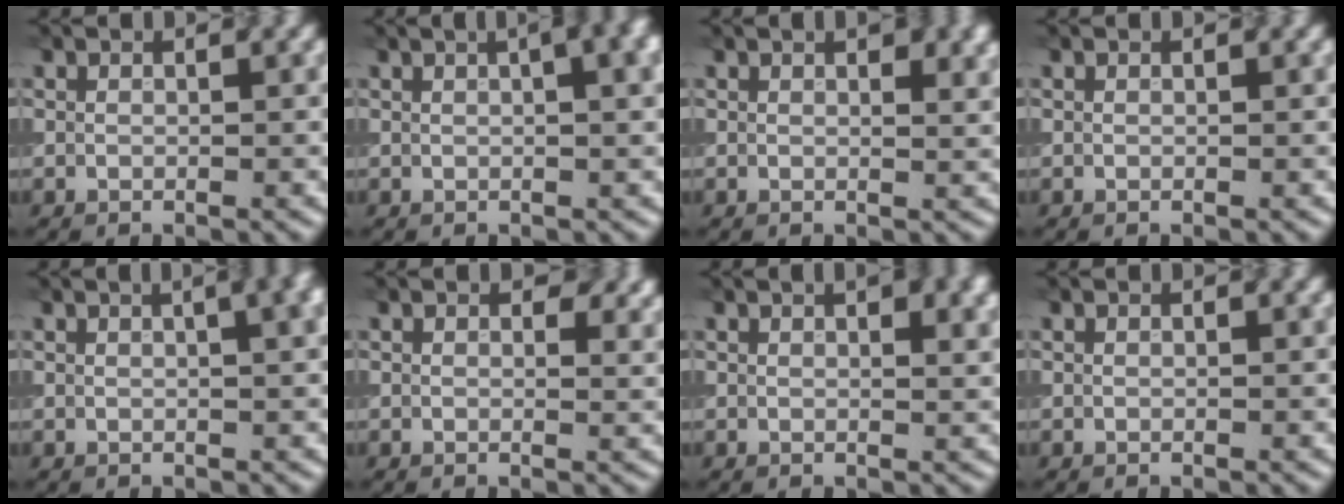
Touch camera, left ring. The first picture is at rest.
{"total": 11.3, "force": [4.6, 5.6, 8.6], "torque": [-0.037, 0.056, 0.022]}
{"total": 3.7, "force": [1.9, 1.7, 2.8], "torque": [-0.015, 0.009, 0.018]}
{"total": 0.0}
{"total": 9.1, "force": [3.6, 4.6, 6.9], "torque": [-0.015, 0.057, 0.007]}
{"total": 2.3, "force": [1.1, 1.3, 1.5], "torque": [-0.015, -0.005, 0.016]}
{"total": 5.3, "force": [2.5, 2.3, 4.1], "torque": [-0.018, 0.020, 0.011]}
{"total": 0.0}